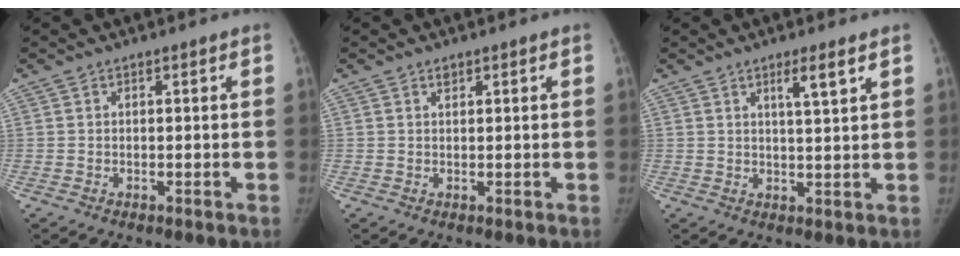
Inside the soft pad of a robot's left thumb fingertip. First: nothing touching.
{"total": 0.9, "force": [0.6, 0.5, 0.4], "torque": [-0.002, -0.004, 0.009]}
{"total": 4.2, "force": [2.4, 0.3, 3.5], "torque": [-0.057, -0.019, 0.043]}